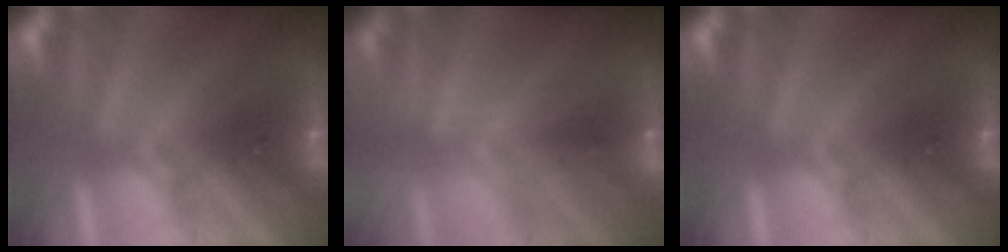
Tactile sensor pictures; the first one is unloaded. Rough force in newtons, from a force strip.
{"total": 2.4}
{"total": 0.0}